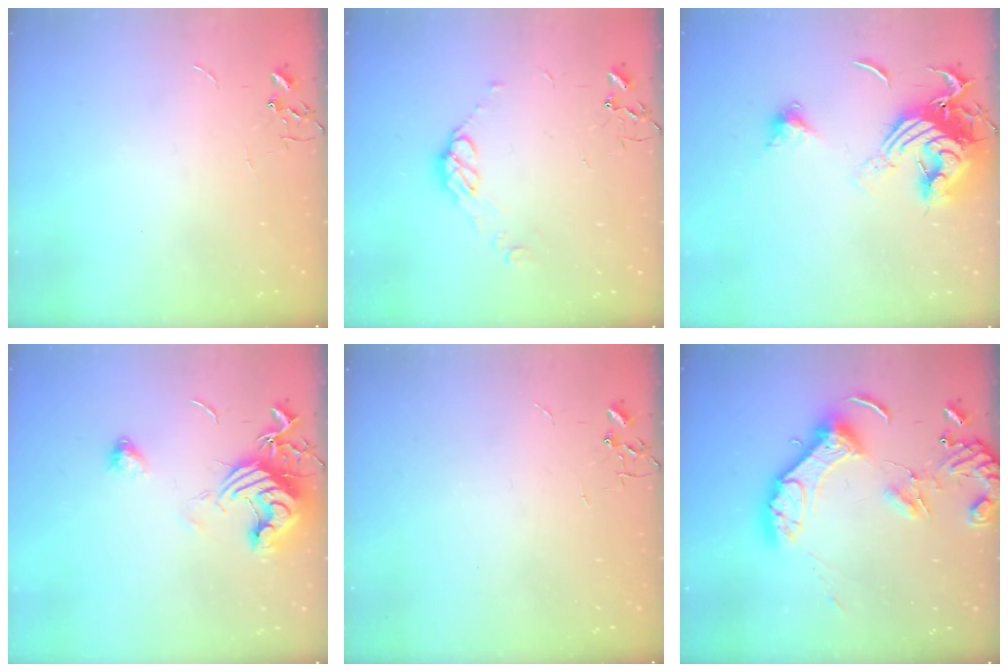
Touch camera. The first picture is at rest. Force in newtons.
{"total": 7.8, "press": 7.8, "slide": 0.6}
{"total": 16.6, "press": 16.5, "slide": 1.6}
{"total": 13.5, "press": 13.4, "slide": 1.7}
{"total": 0.0}
{"total": 15.2, "press": 15.0, "slide": 2.2}